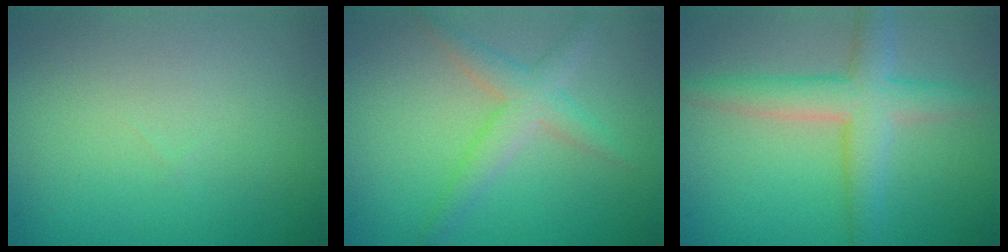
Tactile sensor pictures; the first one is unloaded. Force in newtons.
{"total": 3.1, "press": 3.1, "slide": 0.1}
{"total": 4.6, "press": 4.6, "slide": 0.2}